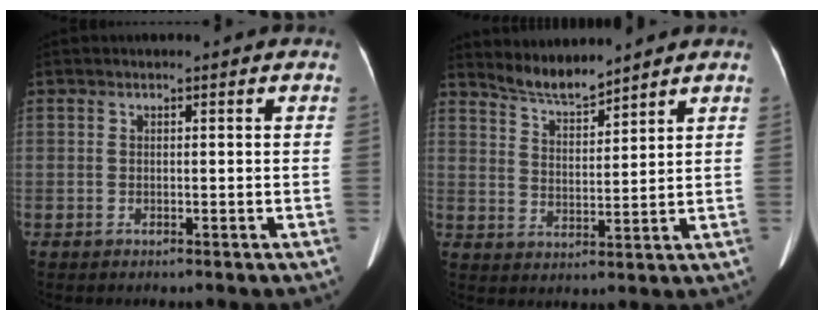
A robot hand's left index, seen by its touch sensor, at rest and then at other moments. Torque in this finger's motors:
{"motor_torque": [-0.11, -0.07, 0.11, 0.04]}